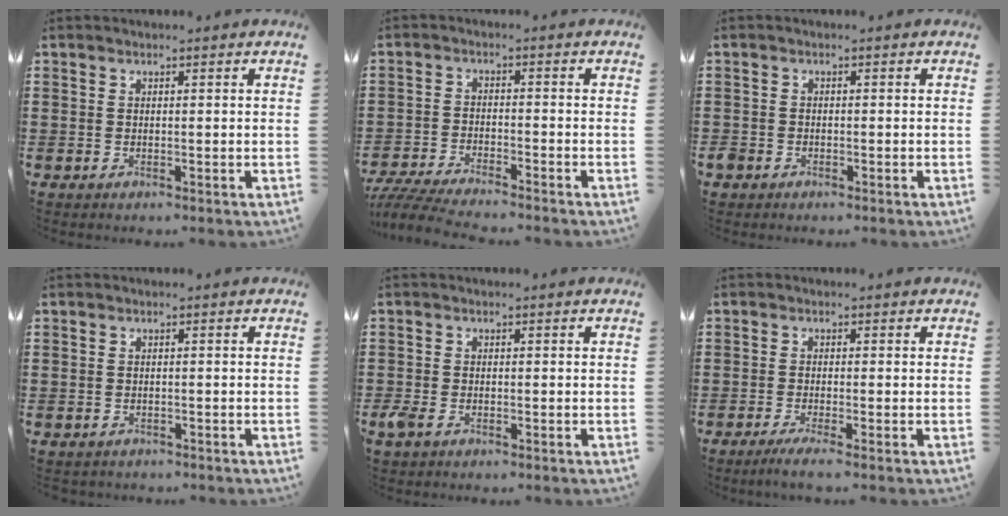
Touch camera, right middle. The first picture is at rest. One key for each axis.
{"total": 4.7, "fx": -4.5, "fy": 0.2, "fz": 1.4, "tx": -0.044, "ty": -0.013, "tz": -0.094}
{"total": 1.1, "fx": -0.8, "fy": 0.8, "fz": 0.2, "tx": -0.013, "ty": -0.001, "tz": -0.021}
{"total": 0.7, "fx": -0.7, "fy": 0.3, "fz": -0.1, "tx": 0.000, "ty": 0.003, "tz": -0.016}
{"total": 1.9, "fx": -1.1, "fy": 1.0, "fz": 1.1, "tx": -0.045, "ty": -0.008, "tz": -0.027}
{"total": 1.8, "fx": -1.3, "fy": -0.2, "fz": 1.3, "tx": -0.022, "ty": -0.002, "tz": -0.023}